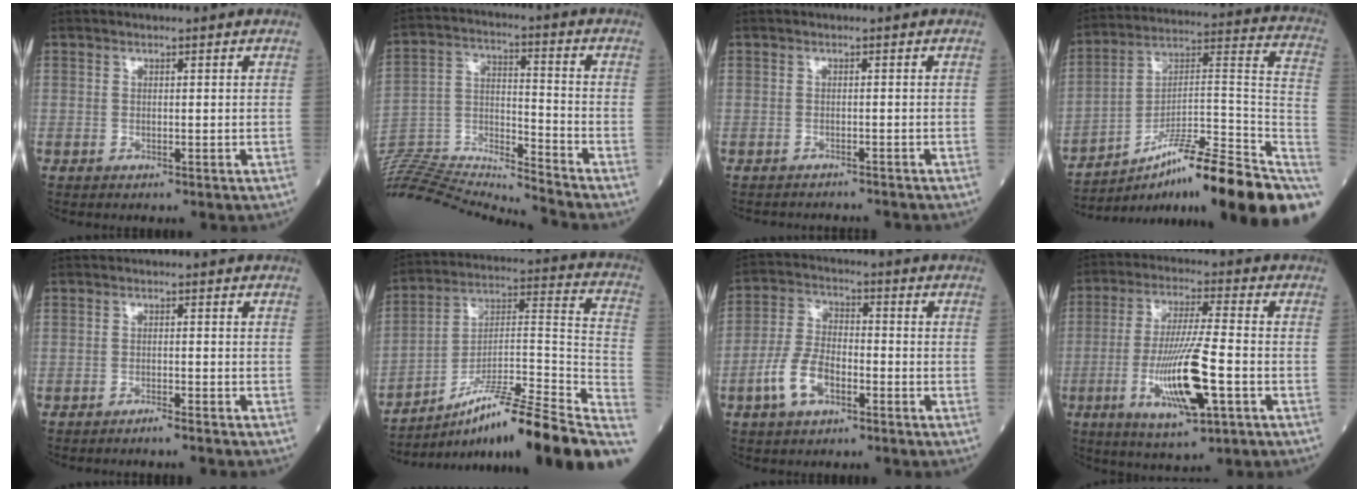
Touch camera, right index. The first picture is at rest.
{"total": 21.1, "force": [-20.3, -1.3, 5.6], "torque": [-0.118, 0.008, -0.341]}
{"total": 4.8, "force": [-4.7, 0.7, 0.3], "torque": [0.003, -0.003, -0.061]}
{"total": 25.7, "force": [-15.7, 3.0, 20.1], "torque": [-0.204, 0.040, -0.242]}
{"total": 1.9, "force": [-1.7, -0.4, 0.7], "torque": [-0.011, 0.003, -0.026]}
{"total": 25.6, "force": [-18.4, 1.1, 17.8], "torque": [-0.192, 0.018, -0.293]}
{"total": 7.7, "force": [-3.4, 3.8, 5.8], "torque": [-0.129, 0.010, -0.069]}
{"total": 13.1, "force": [-3.9, 1.3, 12.4], "torque": [-0.241, -0.015, -0.068]}